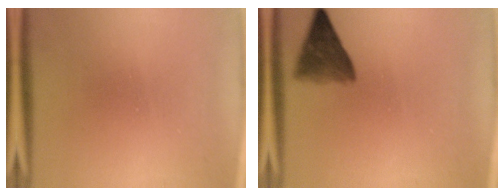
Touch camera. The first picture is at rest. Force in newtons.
{"total": 5.8}